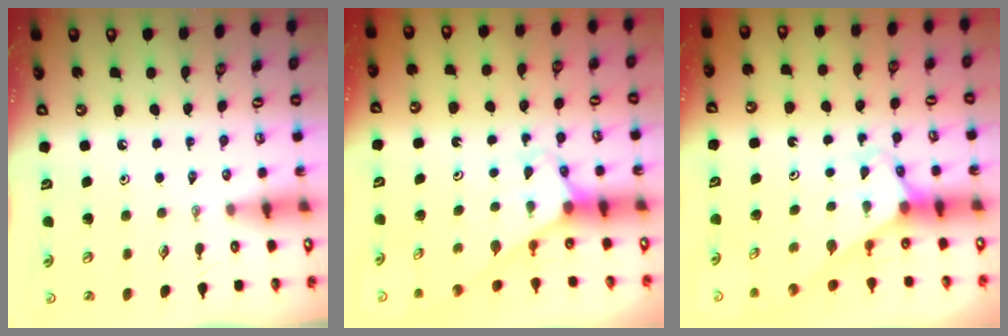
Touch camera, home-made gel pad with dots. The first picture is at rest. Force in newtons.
{"total": 2.6, "press": 2.6, "slide": 0.2}
{"total": 2.7, "press": 2.7, "slide": 0.2}